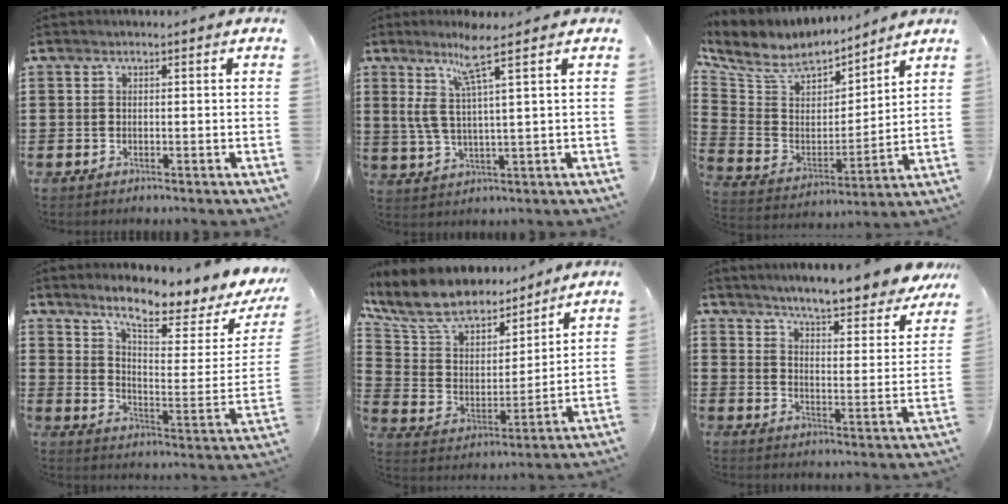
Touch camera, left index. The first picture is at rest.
{"total": 7.6, "force": [4.0, -0.2, 6.5], "torque": [-0.154, -0.005, 0.063]}
{"total": 7.5, "force": [6.2, 3.6, 2.3], "torque": [-0.085, -0.038, 0.108]}
{"total": 8.6, "force": [7.4, 0.8, 4.2], "torque": [-0.090, -0.054, 0.124]}
{"total": 10.3, "force": [8.9, 3.8, 3.3], "torque": [-0.111, -0.053, 0.161]}
{"total": 5.6, "force": [5.4, -0.7, 1.3], "torque": [-0.046, -0.050, 0.086]}